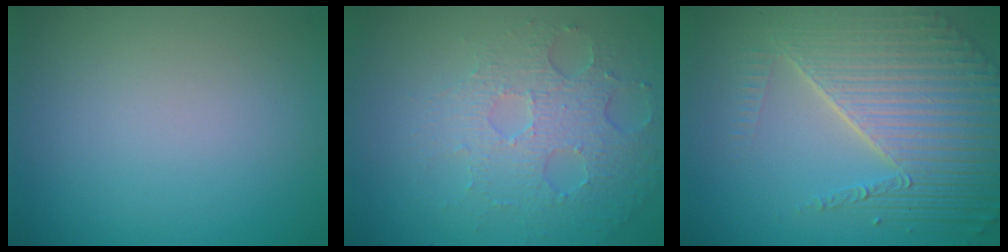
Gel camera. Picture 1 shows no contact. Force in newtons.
{"total": 4.9, "press": 3.4, "slide": 3.5}
{"total": 8.5, "press": 5.6, "slide": 6.3}